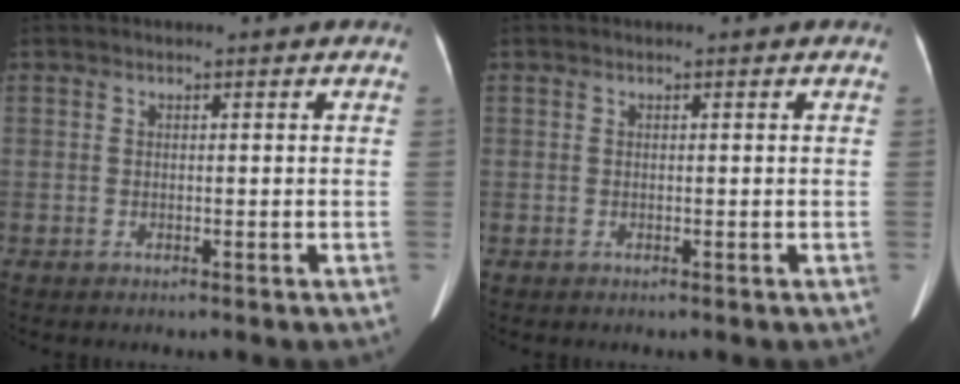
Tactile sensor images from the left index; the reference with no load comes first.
{"total": 0.0}